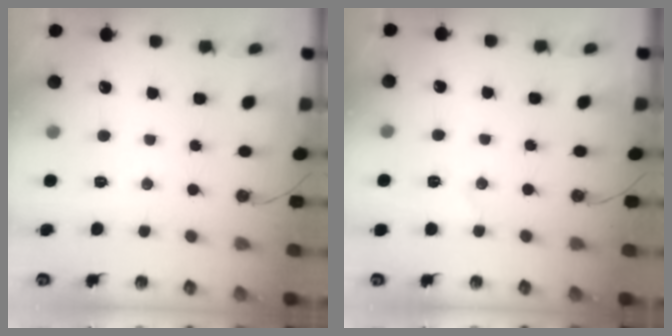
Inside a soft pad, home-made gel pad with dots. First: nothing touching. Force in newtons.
{"total": 5.2, "press": 5.0, "slide": 1.4}